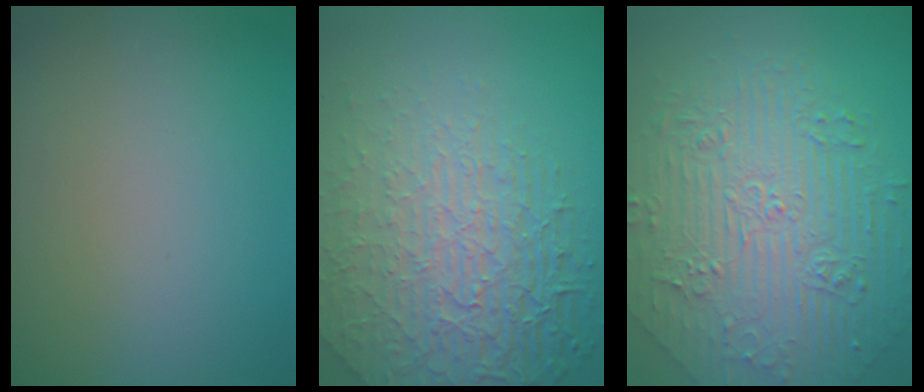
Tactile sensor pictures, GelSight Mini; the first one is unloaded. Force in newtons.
{"total": 9.0, "press": 6.0, "slide": 6.6}
{"total": 6.9, "press": 6.0, "slide": 3.5}